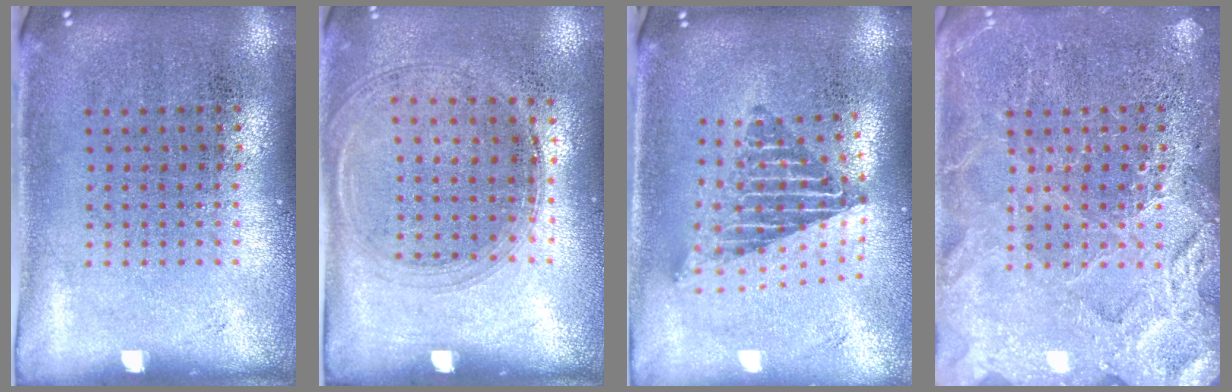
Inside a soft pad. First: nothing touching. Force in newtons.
{"total": 1.4, "press": 1.2, "slide": 0.6}
{"total": 2.1, "press": 1.5, "slide": 1.4}
{"total": 5.1, "press": 5.1, "slide": 0.7}